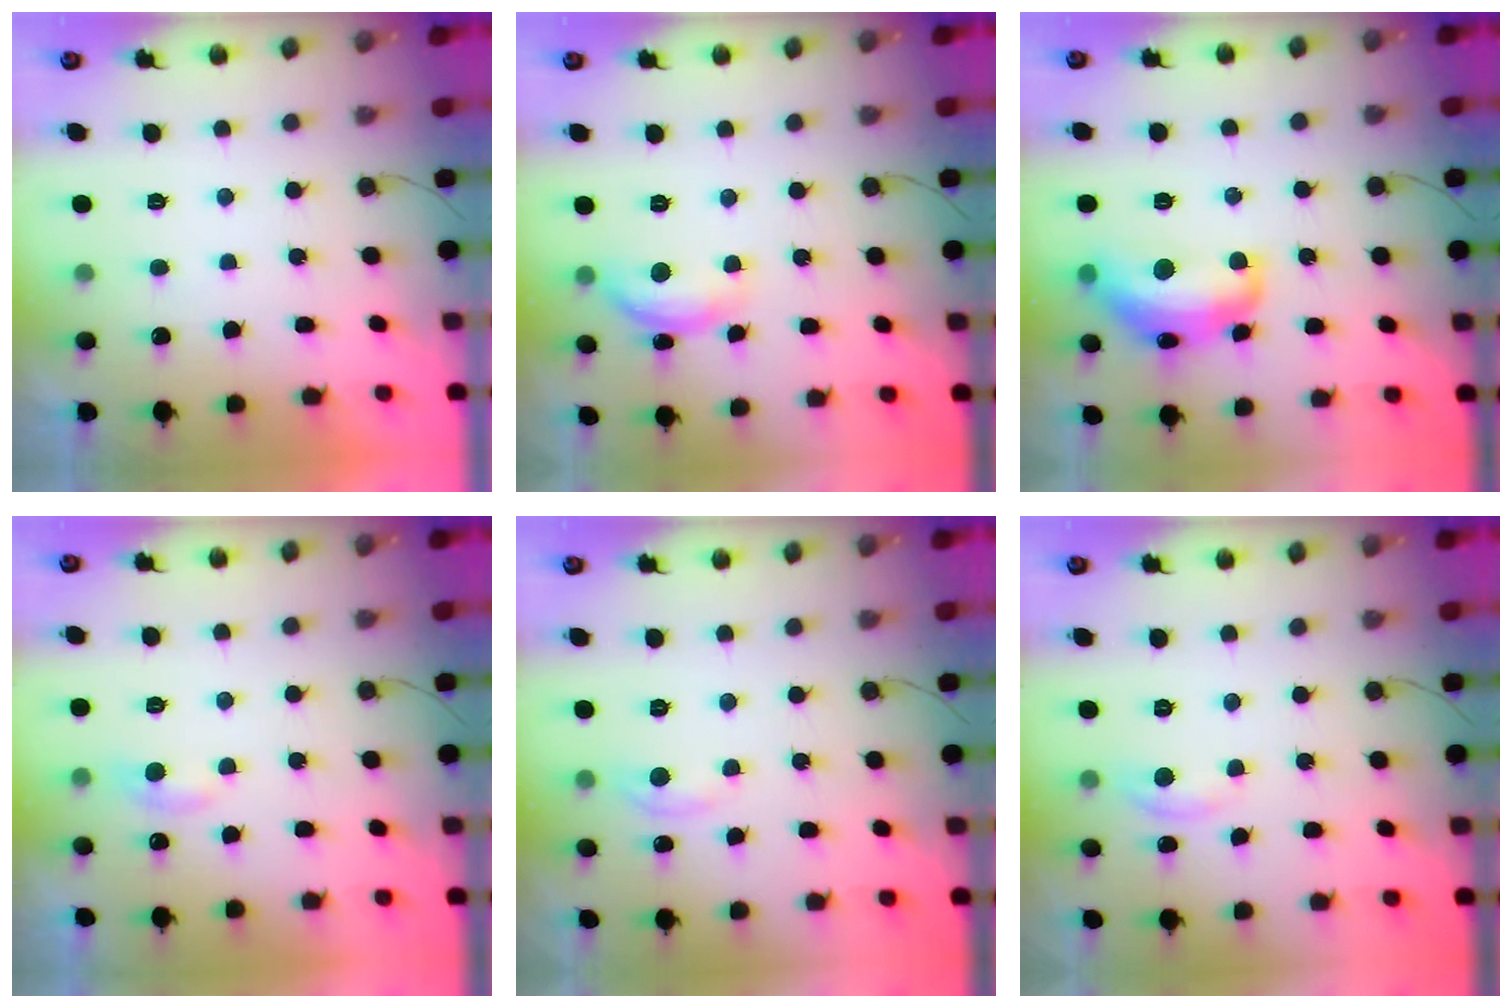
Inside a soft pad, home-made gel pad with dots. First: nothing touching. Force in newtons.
{"total": 10.3, "press": 10.3, "slide": 0.5}
{"total": 14.1, "press": 14.1, "slide": 0.9}
{"total": 4.9, "press": 4.8, "slide": 0.6}
{"total": 3.4, "press": 3.3, "slide": 0.5}
{"total": 3.3, "press": 3.2, "slide": 0.3}